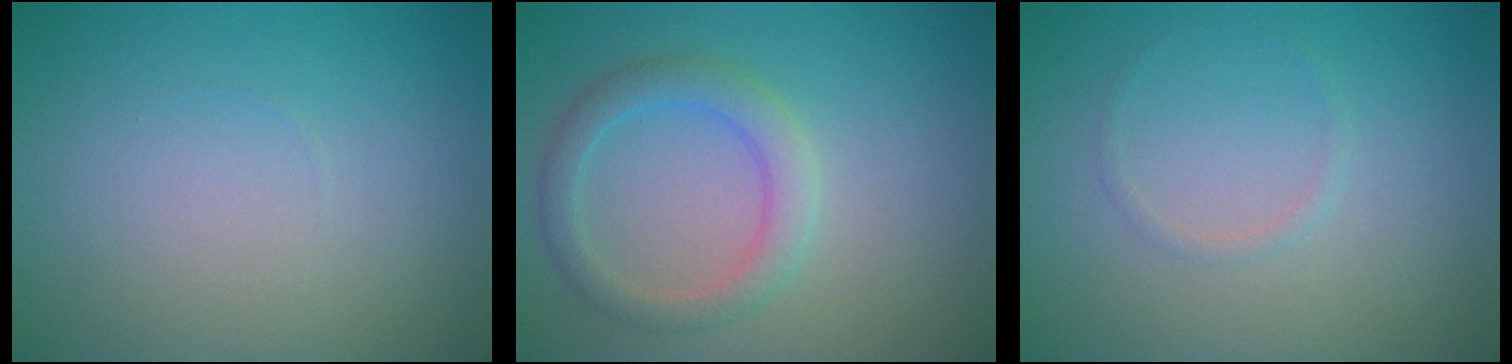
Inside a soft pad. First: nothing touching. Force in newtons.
{"total": 3.0, "press": 3.0, "slide": 0.2}
{"total": 0.7, "press": 0.7, "slide": 0.1}